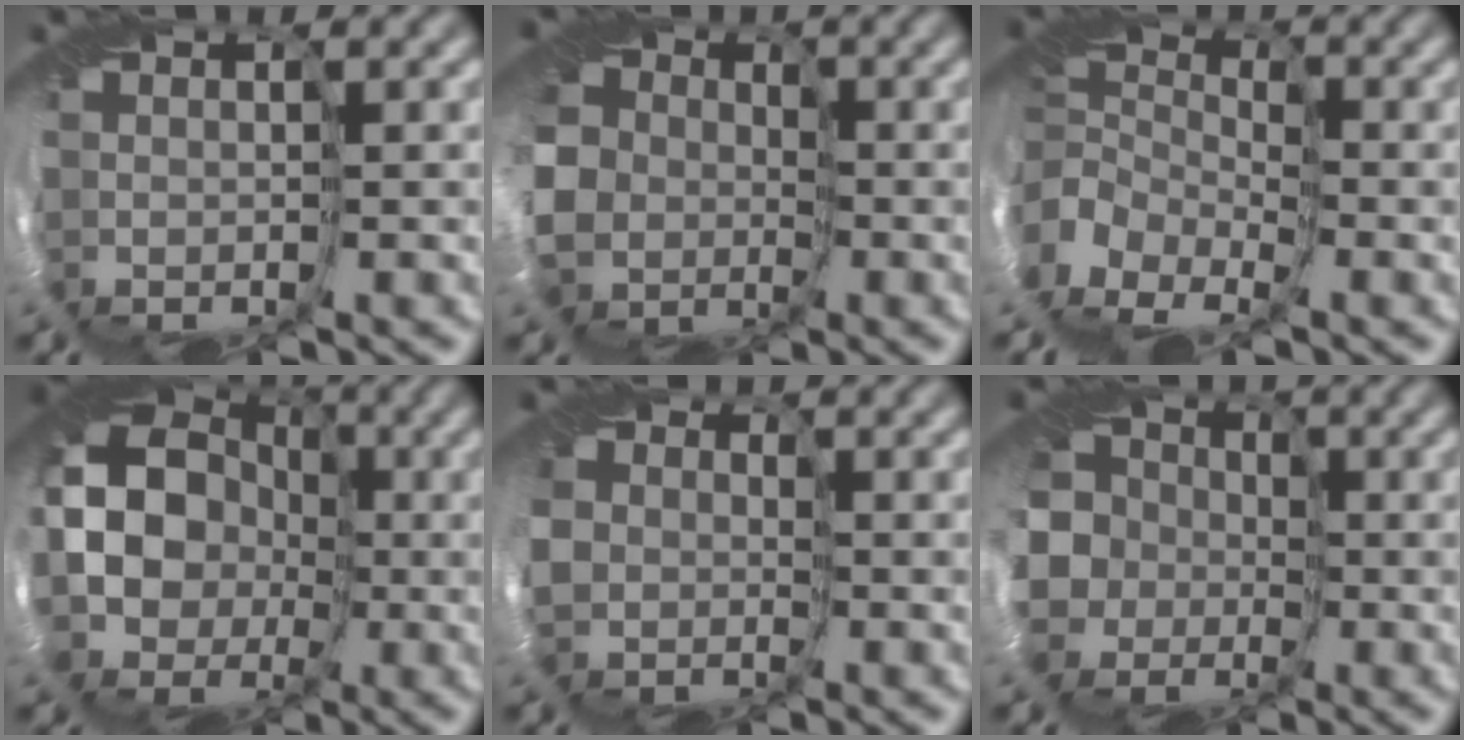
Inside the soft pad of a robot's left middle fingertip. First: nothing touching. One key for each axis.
{"total": 9.2, "fx": -1.4, "fy": 7.9, "fz": 4.5, "tx": -0.092, "ty": -0.032, "tz": -0.069}
{"total": 6.3, "fx": -5.1, "fy": 3.2, "fz": 1.8, "tx": -0.015, "ty": -0.019, "tz": -0.105}
{"total": 16.9, "fx": -3.2, "fy": 15.5, "fz": 6.2, "tx": -0.131, "ty": -0.010, "tz": -0.109}
{"total": 2.6, "fx": -0.9, "fy": 2.4, "fz": 0.3, "tx": -0.003, "ty": -0.017, "tz": -0.030}
{"total": 8.5, "fx": -2.4, "fy": 7.5, "fz": 3.3, "tx": -0.078, "ty": 0.001, "tz": -0.089}